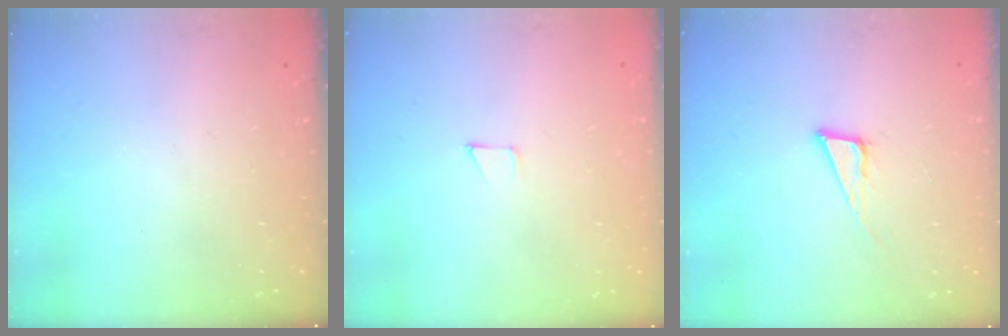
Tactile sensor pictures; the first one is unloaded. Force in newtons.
{"total": 2.6, "press": 2.6, "slide": 0.2}
{"total": 7.4, "press": 6.9, "slide": 2.6}